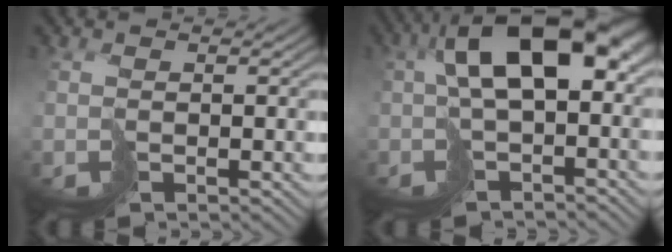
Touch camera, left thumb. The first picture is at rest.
{"total": 12.0, "force": [0.6, 5.8, 10.5], "torque": [-0.180, 0.005, 0.014]}